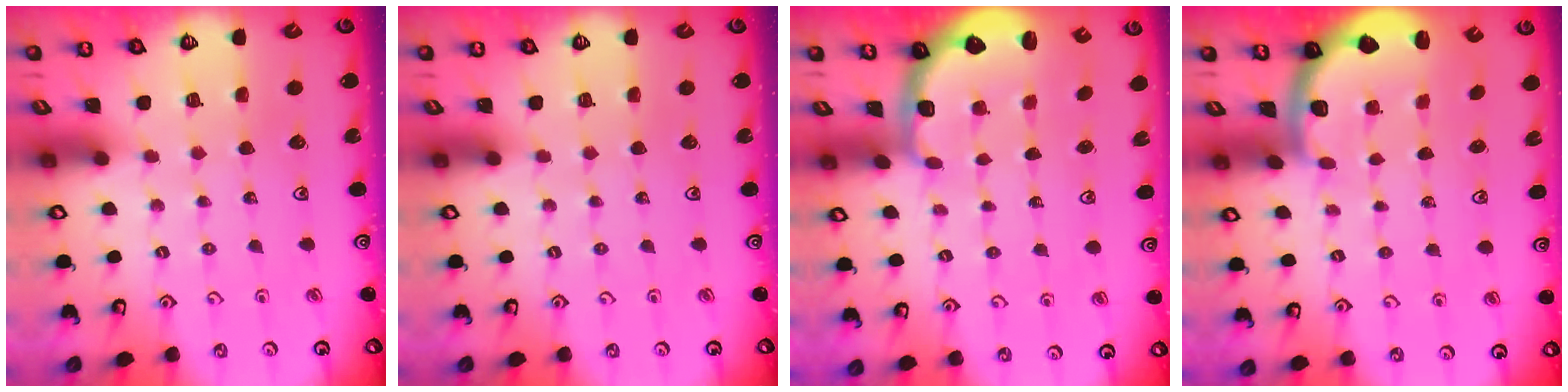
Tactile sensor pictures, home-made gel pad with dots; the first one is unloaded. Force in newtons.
{"total": 0.0}
{"total": 2.6, "press": 2.1, "slide": 1.7}
{"total": 1.9, "press": 1.8, "slide": 0.5}